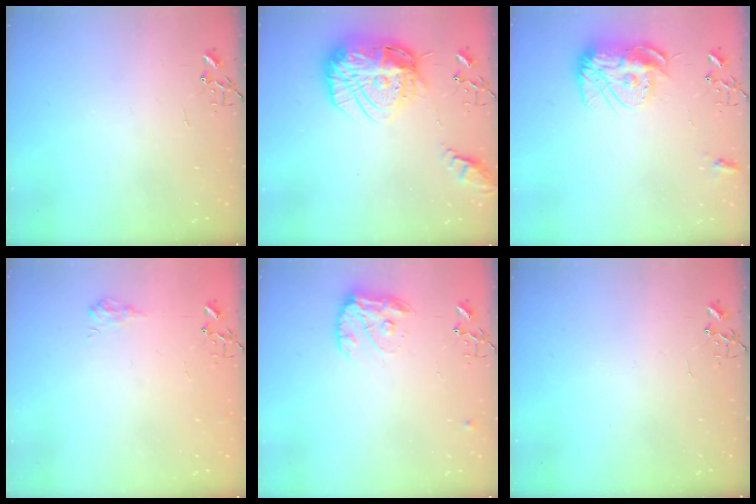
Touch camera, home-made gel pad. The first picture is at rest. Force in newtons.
{"total": 22.9, "press": 22.7, "slide": 2.3}
{"total": 13.9, "press": 13.8, "slide": 1.2}
{"total": 6.7, "press": 6.6, "slide": 0.9}
{"total": 12.1, "press": 12.1, "slide": 0.5}
{"total": 0.0}